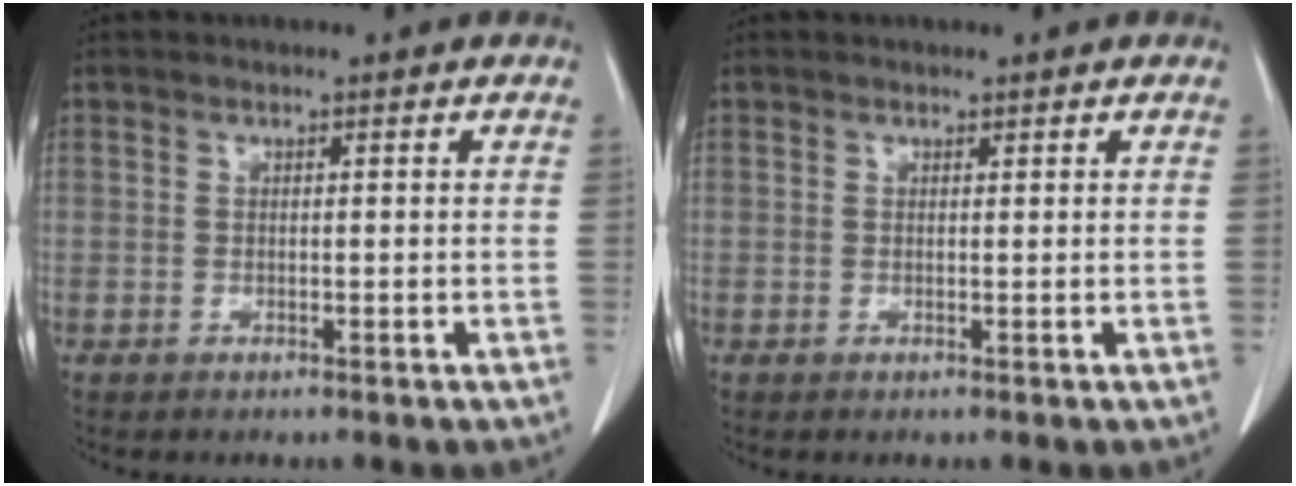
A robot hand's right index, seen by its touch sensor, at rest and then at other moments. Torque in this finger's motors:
{"motor_torque": [-0.10, 0.08, 0.02, -0.01]}